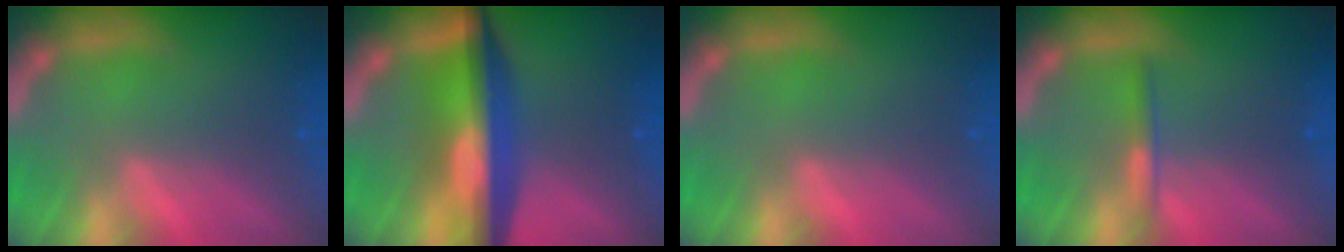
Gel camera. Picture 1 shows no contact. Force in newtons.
{"total": 9.1}
{"total": 0.0}
{"total": 1.4}